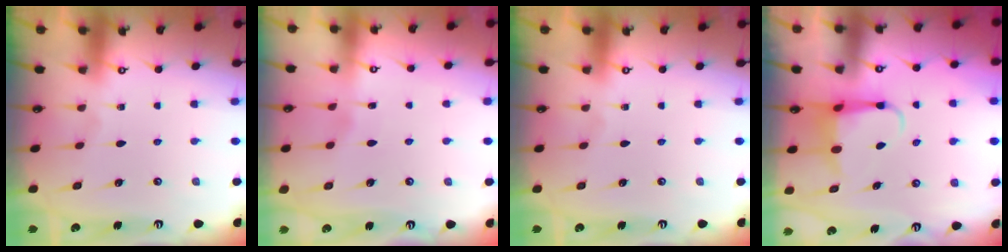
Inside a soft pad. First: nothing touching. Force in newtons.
{"total": 2.5, "press": 2.5, "slide": 0.2}
{"total": 0.0}
{"total": 4.7, "press": 4.6, "slide": 0.5}